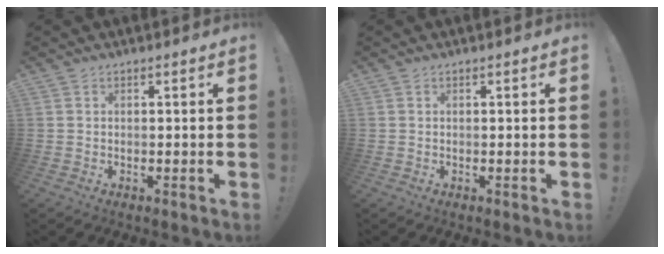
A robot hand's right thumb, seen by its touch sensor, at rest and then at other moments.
{"total": 0.0}